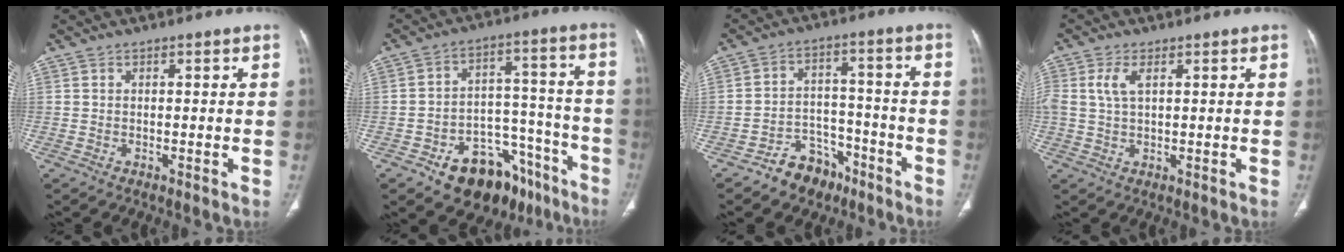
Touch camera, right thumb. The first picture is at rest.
{"total": 17.6, "force": [-10.9, 10.3, 9.2], "torque": [-0.083, 0.097, -0.154]}
{"total": 8.6, "force": [-6.0, 5.7, 2.4], "torque": [-0.003, 0.063, -0.095]}
{"total": 3.7, "force": [1.3, 1.9, 2.9], "torque": [-0.071, 0.006, 0.029]}